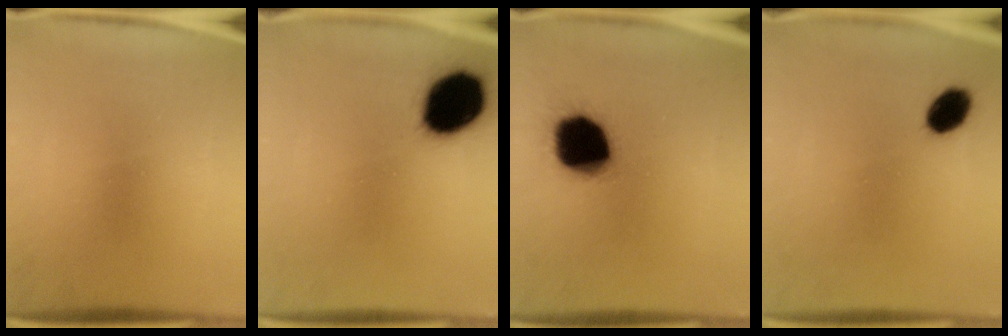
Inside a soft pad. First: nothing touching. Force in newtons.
{"total": 18.3}
{"total": 19.7}
{"total": 6.2}